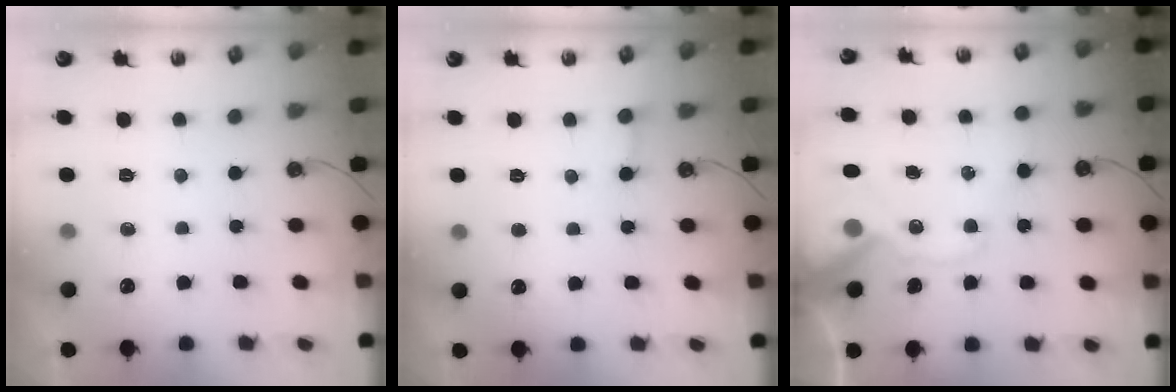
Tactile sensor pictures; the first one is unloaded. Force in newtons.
{"total": 1.9, "press": 1.9, "slide": 0.2}
{"total": 15.4, "press": 15.2, "slide": 2.2}